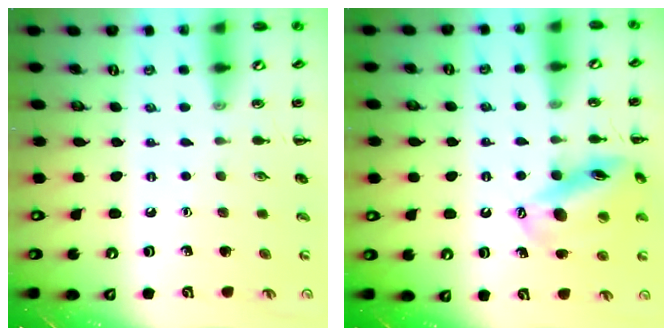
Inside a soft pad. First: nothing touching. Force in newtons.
{"total": 14.5, "press": 14.1, "slide": 3.5}